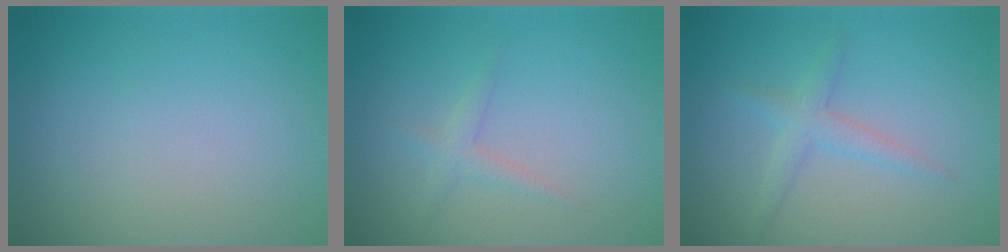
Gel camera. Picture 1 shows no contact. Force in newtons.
{"total": 1.3, "press": 1.3, "slide": 0.1}
{"total": 2.0, "press": 2.0, "slide": 0.1}